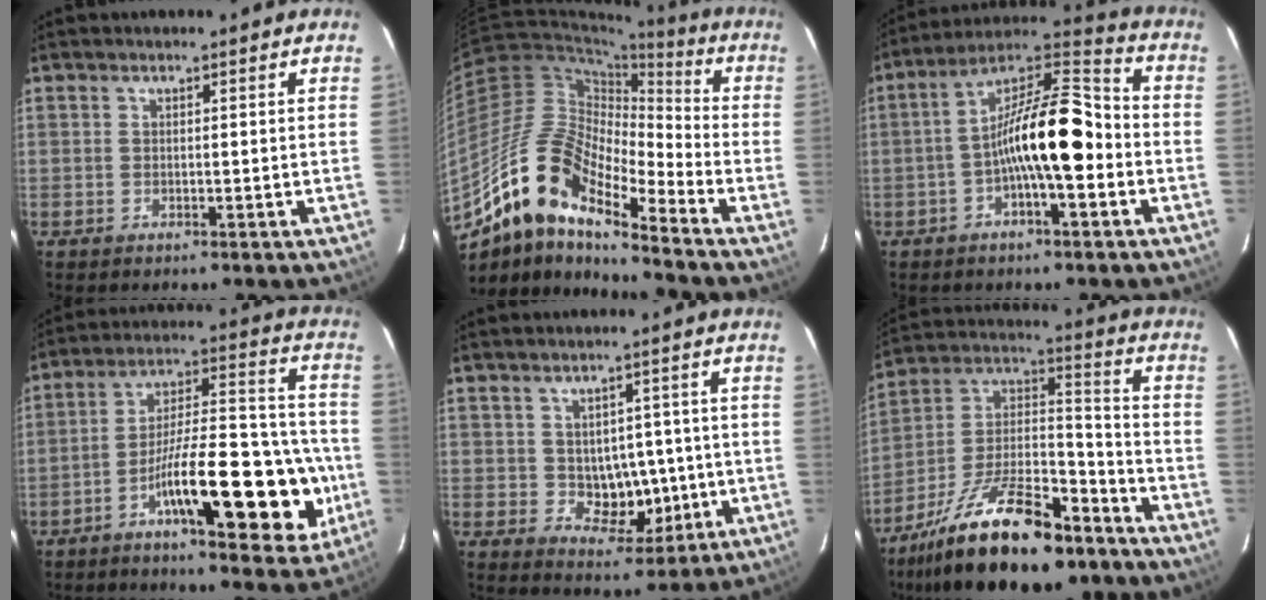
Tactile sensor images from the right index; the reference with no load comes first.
{"total": 18.4, "force": [-12.3, 5.6, 12.5], "torque": [-0.238, 0.023, -0.222]}
{"total": 14.8, "force": [-2.6, 3.6, 14.1], "torque": [-0.254, 0.035, -0.044]}
{"total": 21.6, "force": [-7.8, 5.5, 19.3], "torque": [-0.260, 0.023, -0.108]}
{"total": 8.2, "force": [-0.5, 5.5, 6.1], "torque": [-0.086, 0.009, 0.007]}
{"total": 24.1, "force": [-16.5, 7.1, 16.0], "torque": [-0.283, 0.004, -0.282]}